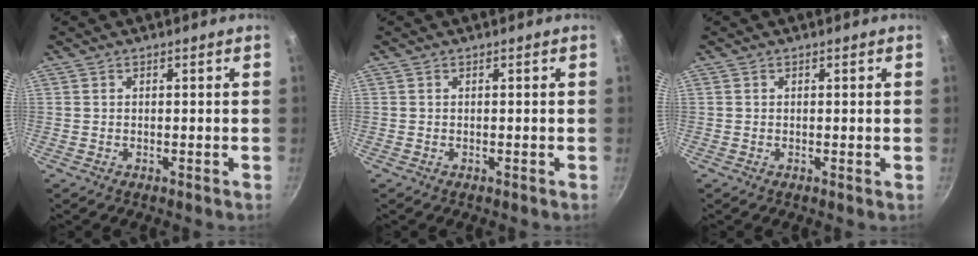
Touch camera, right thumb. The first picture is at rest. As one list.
[{"total": 0.0}, {"total": 0.0}]